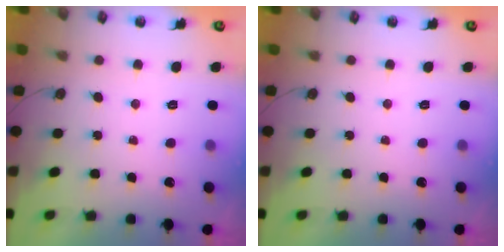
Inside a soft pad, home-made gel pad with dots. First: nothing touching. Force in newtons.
{"total": 0.0}